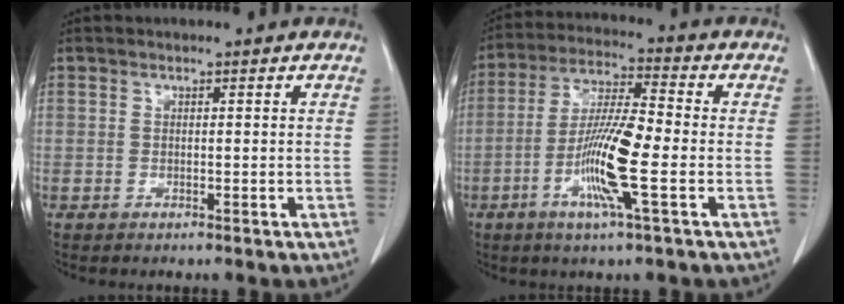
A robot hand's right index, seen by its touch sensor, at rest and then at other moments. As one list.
[{"total": 11.5, "force": [-3.2, 0.4, 11.1], "torque": [-0.218, -0.008, -0.069]}]